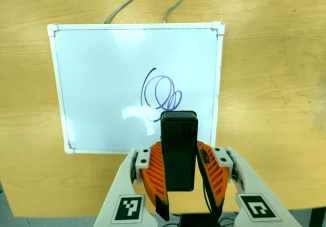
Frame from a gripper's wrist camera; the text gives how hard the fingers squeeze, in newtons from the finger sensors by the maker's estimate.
{"total": 4.0, "left": 2.5, "right": 5.5}